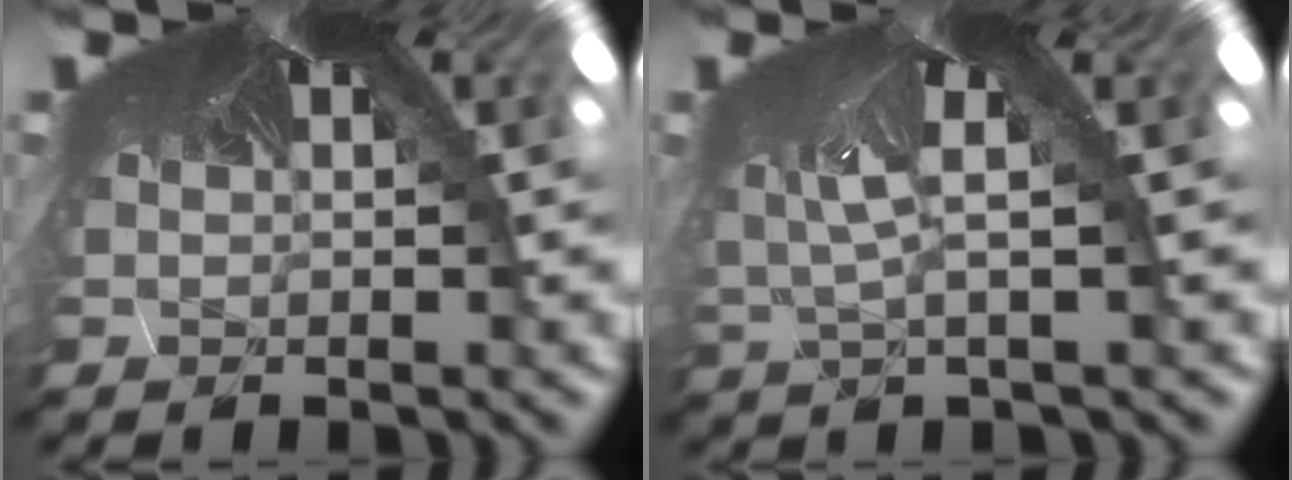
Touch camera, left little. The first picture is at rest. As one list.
[{"total": 3.4, "force": [-3.0, -1.6, -0.1], "torque": [-0.023, -0.045, -0.019]}]